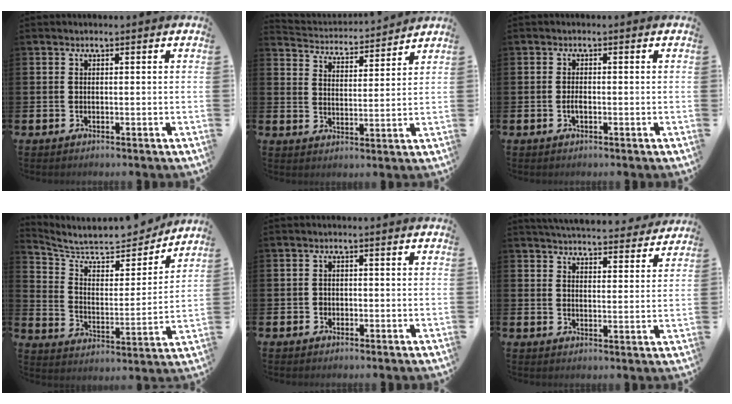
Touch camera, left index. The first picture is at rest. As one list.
[{"total": 3.9, "force": [3.8, 0.7, -0.1], "torque": [-0.020, -0.036, 0.062]}, {"total": 1.2, "force": [-0.4, 0.5, 1.0], "torque": [-0.017, 0.000, -0.009]}, {"total": 8.2, "force": [7.5, 2.5, 2.3], "torque": [-0.072, -0.065, 0.125]}, {"total": 1.1, "force": [-0.4, 1.0, 0.1], "torque": [-0.003, 0.006, -0.012]}, {"total": 5.6, "force": [5.6, 0.6, 0.3], "torque": [-0.011, -0.041, 0.097]}]